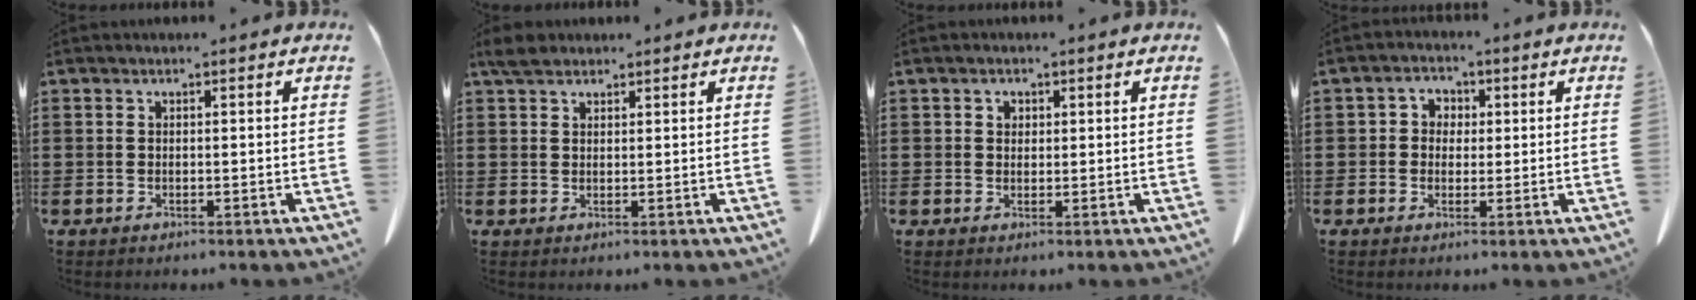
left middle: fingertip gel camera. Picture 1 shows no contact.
{"total": 2.6, "force": [2.1, 1.1, 1.1], "torque": [-0.027, 0.007, 0.040]}
{"total": 1.2, "force": [0.6, 1.0, 0.5], "torque": [-0.012, 0.006, 0.011]}
{"total": 2.4, "force": [0.1, 2.3, 0.7], "torque": [-0.026, 0.012, -0.004]}